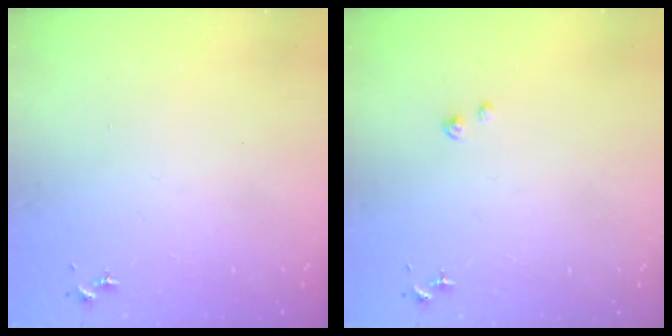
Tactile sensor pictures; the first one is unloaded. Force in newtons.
{"total": 2.3, "press": 2.3, "slide": 0.3}